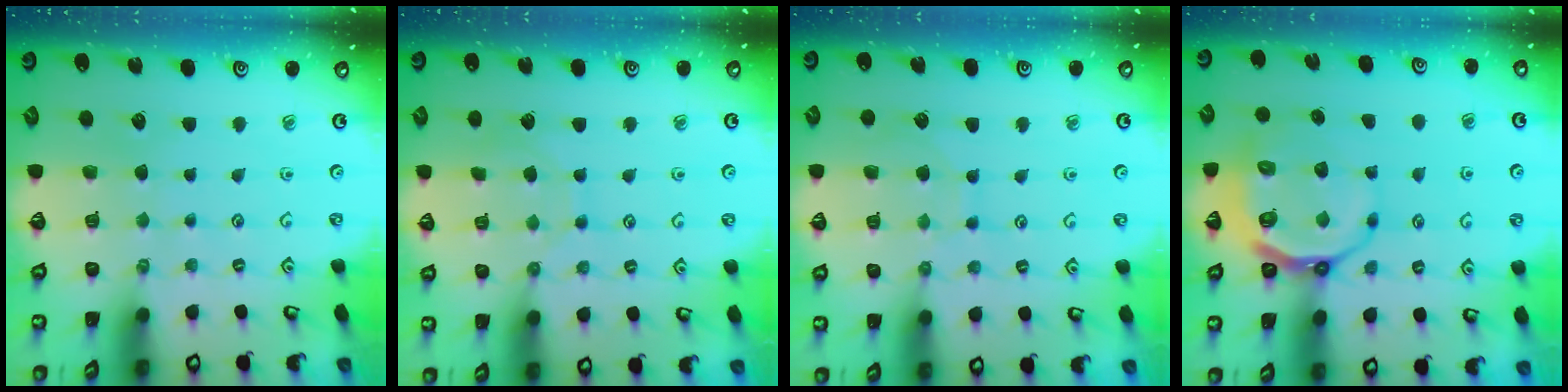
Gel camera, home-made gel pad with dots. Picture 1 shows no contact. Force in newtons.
{"total": 4.8, "press": 4.8, "slide": 0.2}
{"total": 6.9, "press": 6.9, "slide": 0.7}
{"total": 9.6, "press": 9.0, "slide": 3.3}